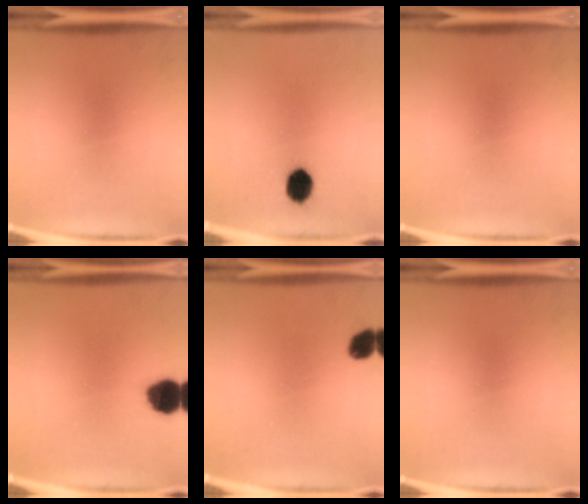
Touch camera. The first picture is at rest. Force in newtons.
{"total": 5.7}
{"total": 0.0}
{"total": 9.5}
{"total": 4.3}
{"total": 0.0}